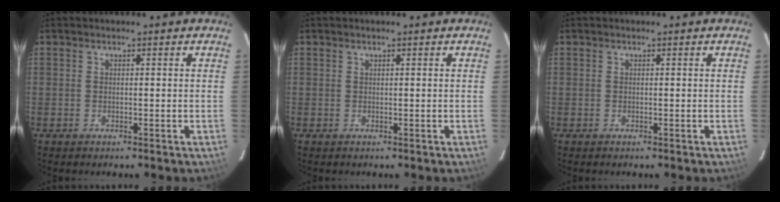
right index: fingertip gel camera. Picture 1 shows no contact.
{"total": 0.0}
{"total": 0.0}